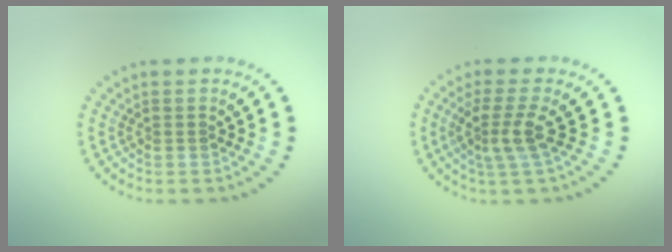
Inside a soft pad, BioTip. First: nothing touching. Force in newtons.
{"total": 2.7, "press": 2.0, "slide": 1.8}